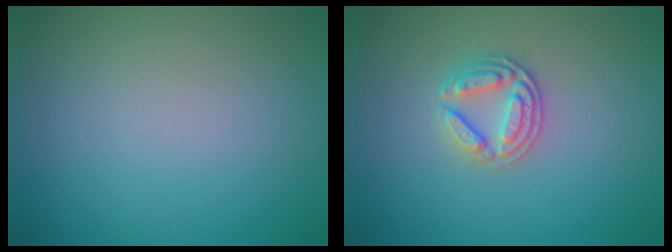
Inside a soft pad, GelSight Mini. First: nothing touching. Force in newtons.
{"total": 2.6, "press": 2.5, "slide": 0.6}